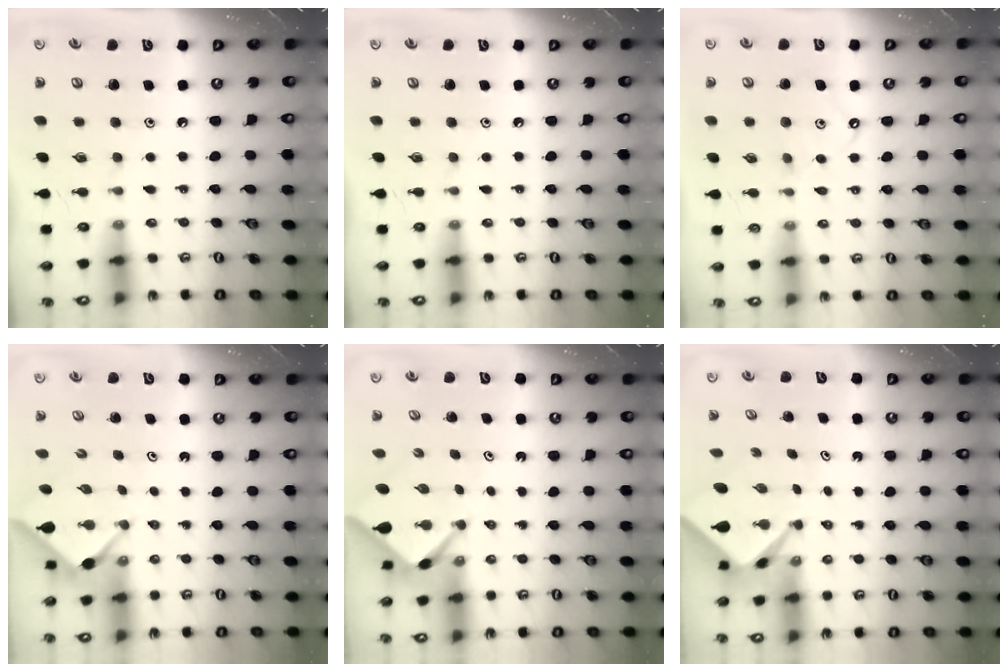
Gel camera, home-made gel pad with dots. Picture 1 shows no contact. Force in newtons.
{"total": 0.0}
{"total": 6.8, "press": 6.8, "slide": 0.8}
{"total": 2.9, "press": 2.9, "slide": 0.3}
{"total": 2.5, "press": 2.5, "slide": 0.3}
{"total": 2.4, "press": 2.4, "slide": 0.1}